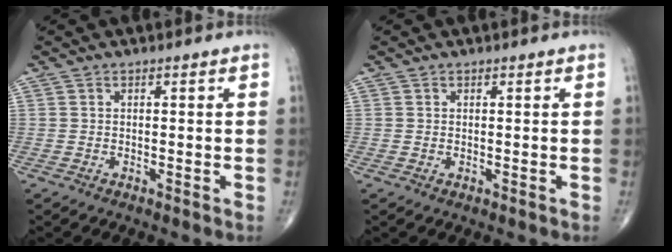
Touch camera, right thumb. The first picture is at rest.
{"total": 0.0}